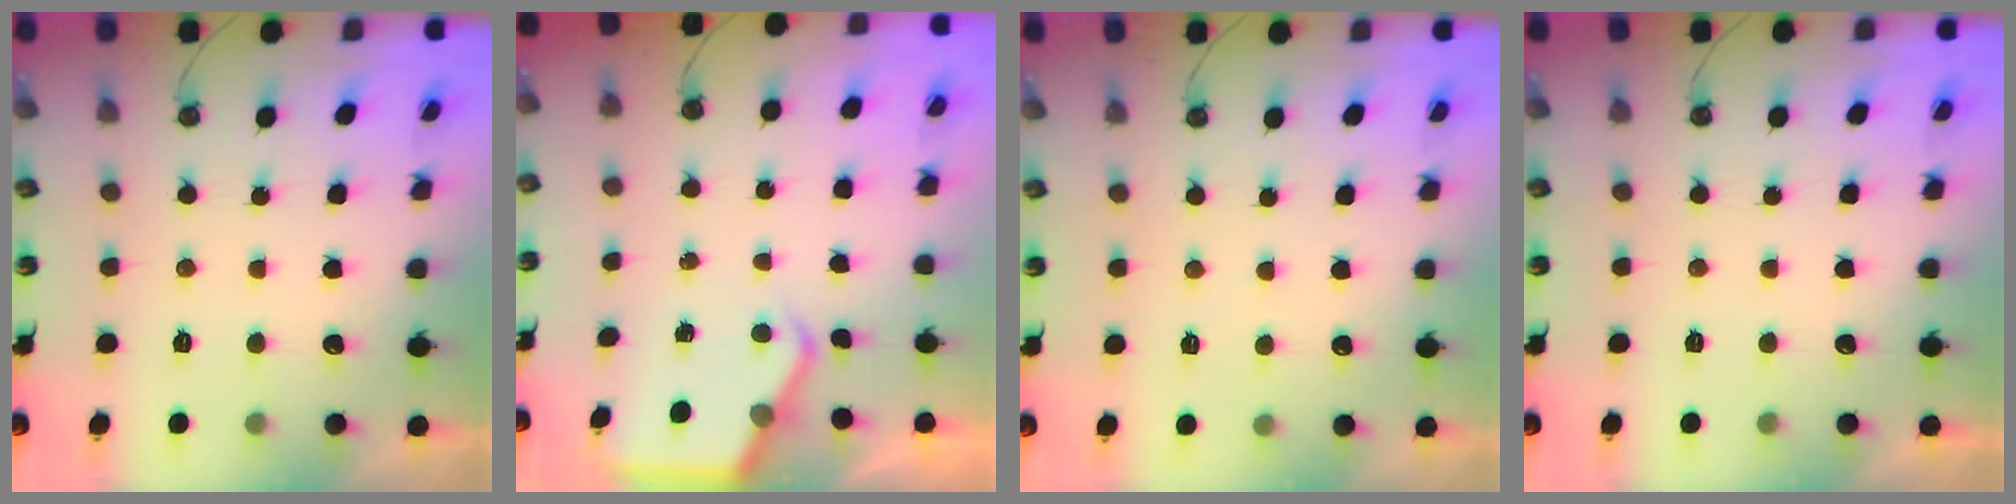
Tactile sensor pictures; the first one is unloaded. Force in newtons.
{"total": 4.1, "press": 4.1, "slide": 0.3}
{"total": 2.7, "press": 2.7, "slide": 0.5}
{"total": 0.0}